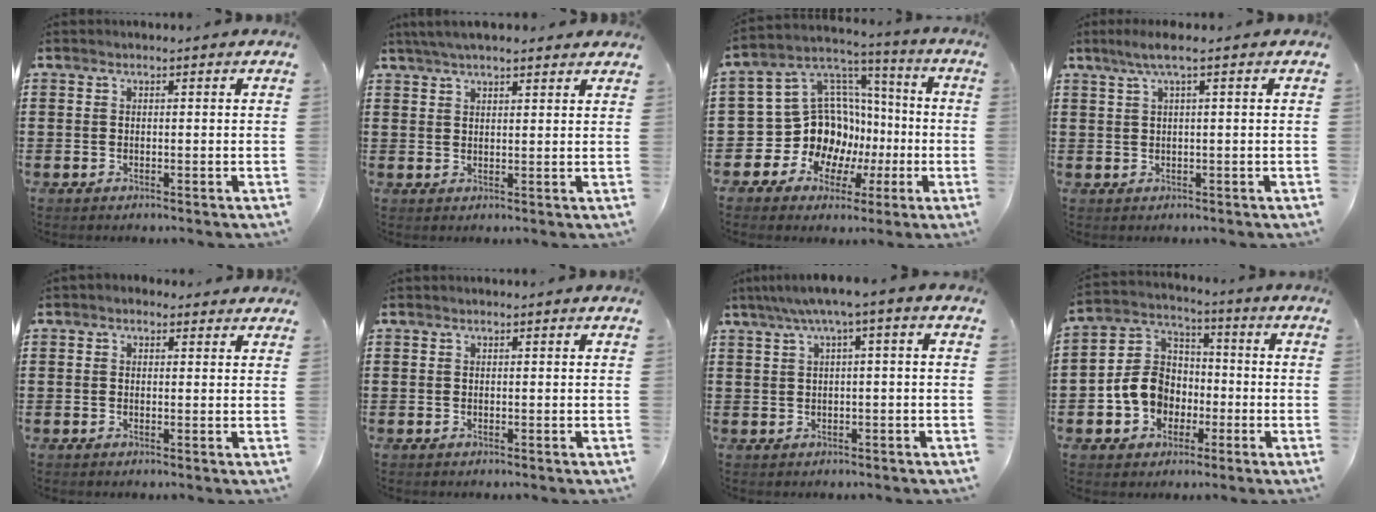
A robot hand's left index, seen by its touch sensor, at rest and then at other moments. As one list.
[{"total": 3.9, "force": [3.4, 0.5, 1.8], "torque": [-0.042, 0.003, 0.063]}, {"total": 13.1, "force": [-2.6, 12.1, 4.0], "torque": [-0.128, -0.013, -0.030]}, {"total": 2.5, "force": [1.0, -0.1, 2.3], "torque": [-0.044, 0.000, 0.016]}, {"total": 1.0, "force": [0.5, 0.8, 0.4], "torque": [-0.010, 0.007, 0.008]}, {"total": 0.0}, {"total": 3.2, "force": [0.1, 0.1, 3.2], "torque": [-0.059, 0.000, -0.003]}, {"total": 8.7, "force": [-2.5, 7.5, 3.7], "torque": [-0.114, 0.020, -0.053]}]